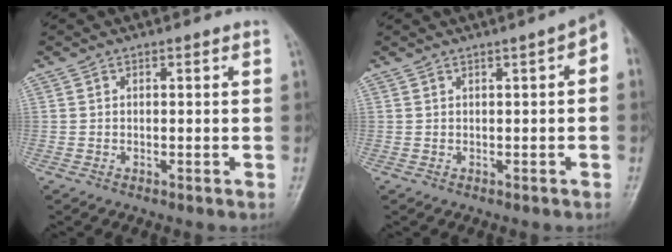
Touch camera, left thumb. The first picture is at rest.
{"total": 4.4, "force": [1.2, 1.2, 4.1], "torque": [-0.047, 0.016, 0.007]}